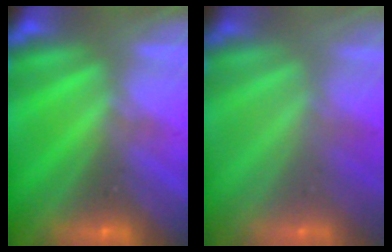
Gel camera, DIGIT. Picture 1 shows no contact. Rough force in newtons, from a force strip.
{"total": 1.7}